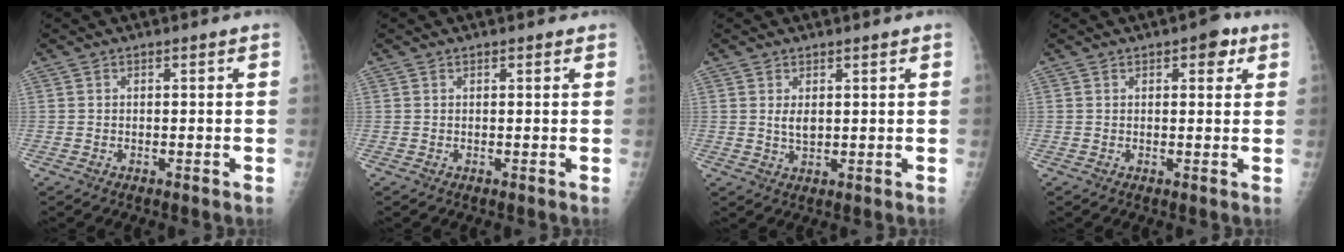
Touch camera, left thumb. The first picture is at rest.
{"total": 0.6, "force": [0.5, 0.3, 0.2], "torque": [-0.003, -0.003, 0.005]}
{"total": 4.2, "force": [1.4, 2.2, 3.3], "torque": [-0.053, -0.018, 0.034]}
{"total": 4.0, "force": [2.0, 2.0, 2.8], "torque": [-0.016, -0.002, 0.019]}